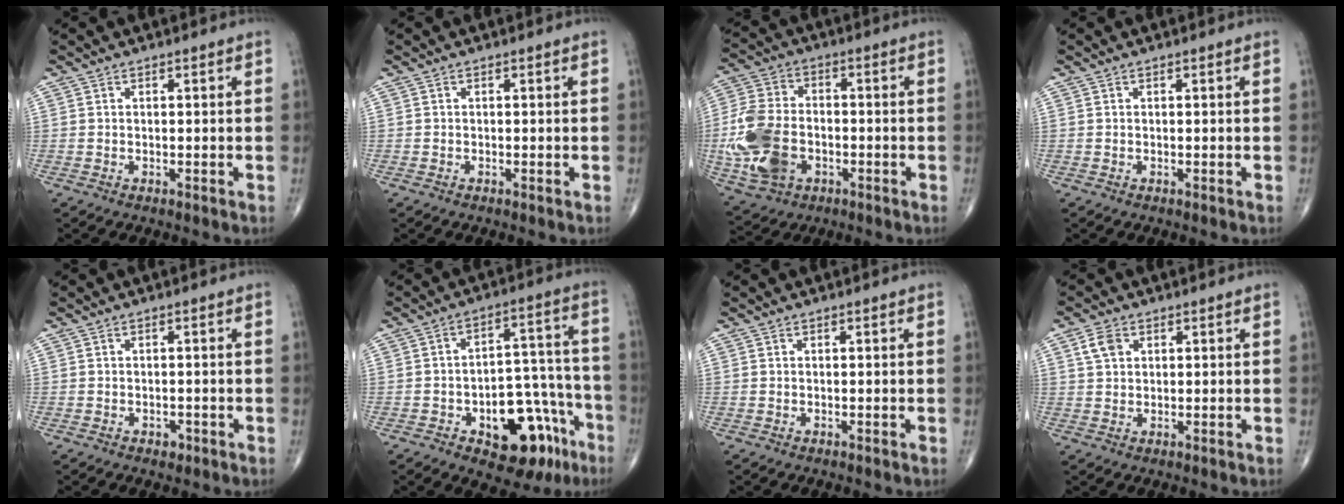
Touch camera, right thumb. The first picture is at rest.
{"total": 0.0}
{"total": 15.0, "force": [-3.5, 10.2, 10.4], "torque": [-0.218, 0.009, -0.067]}
{"total": 0.0}
{"total": 1.2, "force": [-0.7, 0.8, 0.5], "torque": [-0.004, 0.001, -0.010]}
{"total": 17.0, "force": [-8.2, 9.0, 11.9], "torque": [-0.111, 0.069, -0.104]}
{"total": 0.0}
{"total": 3.8, "force": [1.5, 2.7, 2.2], "torque": [-0.036, 0.002, 0.030]}